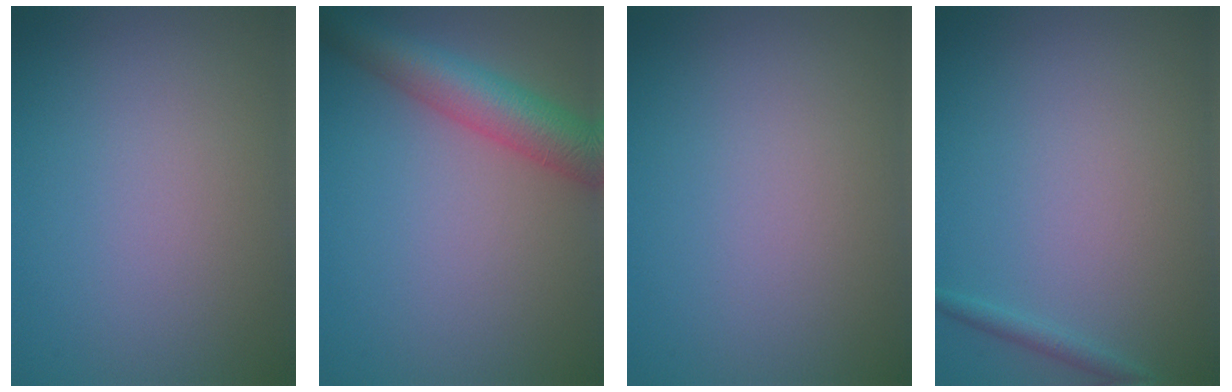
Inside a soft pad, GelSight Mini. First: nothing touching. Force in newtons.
{"total": 6.1, "press": 6.1, "slide": 0.2}
{"total": 0.0}
{"total": 1.0, "press": 1.0, "slide": 0.0}